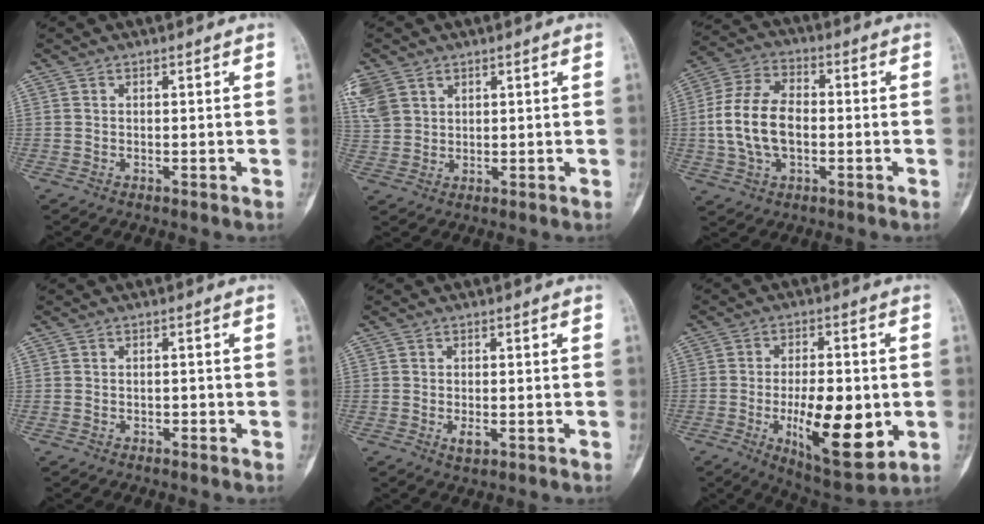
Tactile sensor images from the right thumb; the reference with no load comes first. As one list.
[{"total": 8.9, "force": [4.2, 6.9, 3.8], "torque": [-0.097, 0.007, 0.094]}, {"total": 12.8, "force": [-1.1, 8.1, 9.9], "torque": [-0.191, 0.024, -0.025]}, {"total": 0.8, "force": [-0.5, 0.6, 0.2], "torque": [-0.007, 0.004, -0.012]}, {"total": 2.1, "force": [-0.6, 1.1, 1.7], "torque": [-0.028, -0.002, -0.009]}, {"total": 16.3, "force": [-3.4, 6.6, 14.5], "torque": [-0.208, -0.007, -0.042]}]